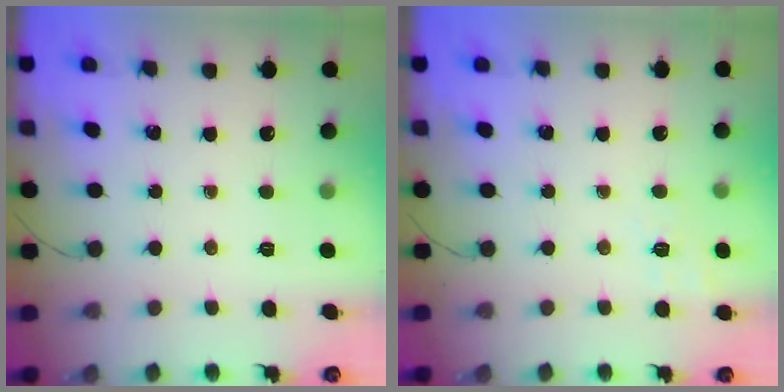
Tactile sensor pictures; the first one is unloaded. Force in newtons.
{"total": 7.7, "press": 7.5, "slide": 1.9}